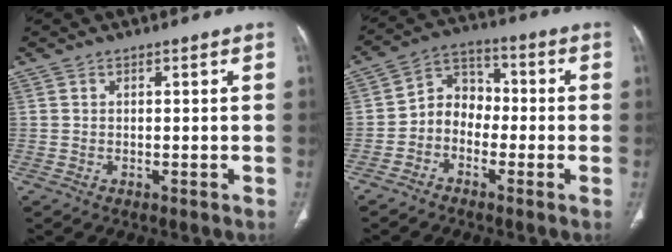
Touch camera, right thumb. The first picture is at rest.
{"total": 7.1, "force": [-2.2, 5.8, 3.4], "torque": [-0.025, 0.036, -0.057]}